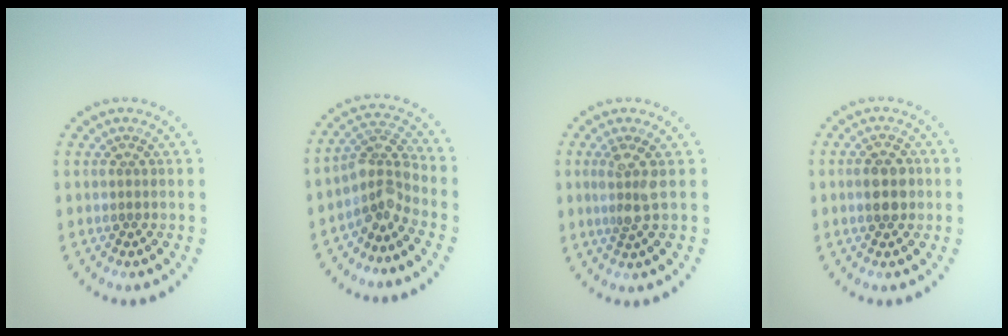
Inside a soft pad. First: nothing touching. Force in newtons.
{"total": 3.3, "press": 2.5, "slide": 2.1}
{"total": 1.9, "press": 1.6, "slide": 0.9}
{"total": 2.8, "press": 2.8, "slide": 0.1}